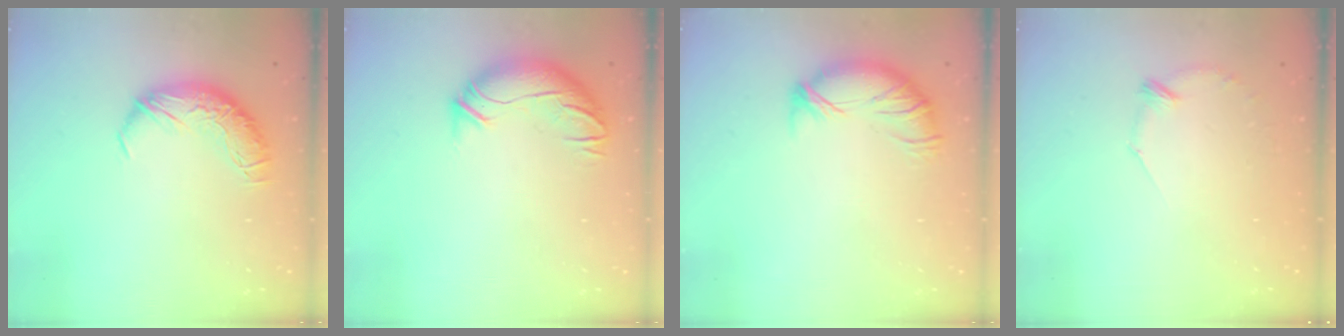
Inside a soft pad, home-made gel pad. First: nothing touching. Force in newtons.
{"total": 3.5, "press": 2.3, "slide": 2.7}
{"total": 3.7, "press": 3.3, "slide": 1.7}
{"total": 7.0, "press": 7.0, "slide": 0.8}